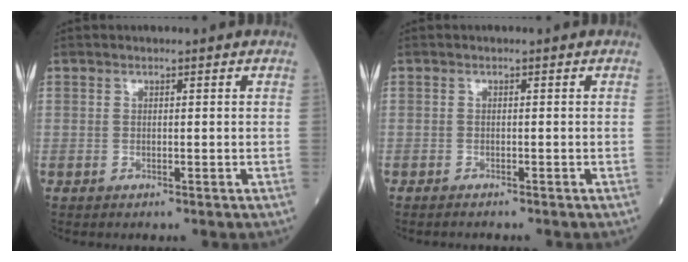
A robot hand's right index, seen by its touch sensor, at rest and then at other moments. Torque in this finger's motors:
{"motor_torque": [-0.19, -0.24, -0.10, -0.02]}